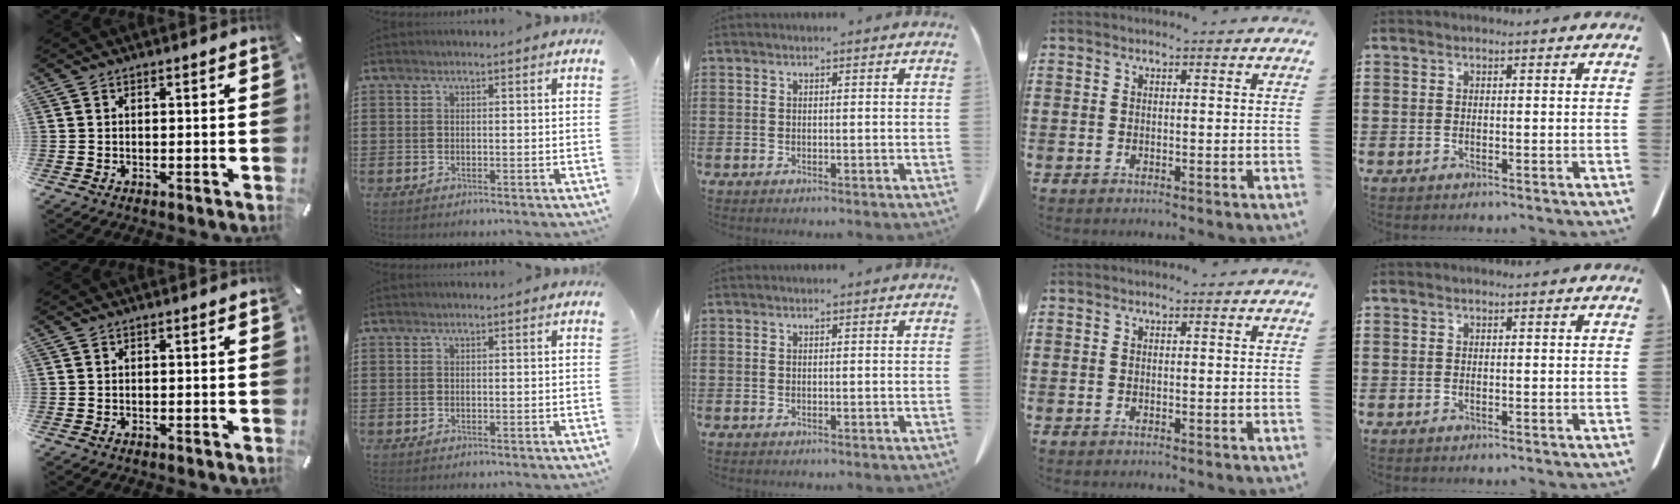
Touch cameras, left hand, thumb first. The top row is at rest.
{}